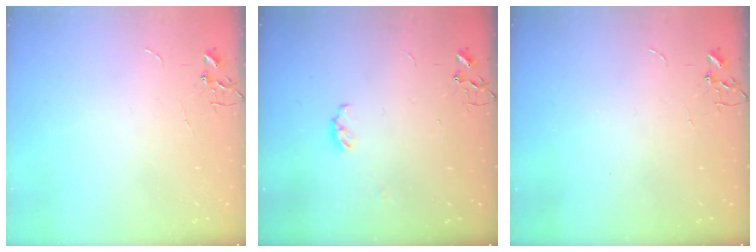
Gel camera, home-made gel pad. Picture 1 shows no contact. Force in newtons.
{"total": 3.7, "press": 3.7, "slide": 0.6}
{"total": 0.0}